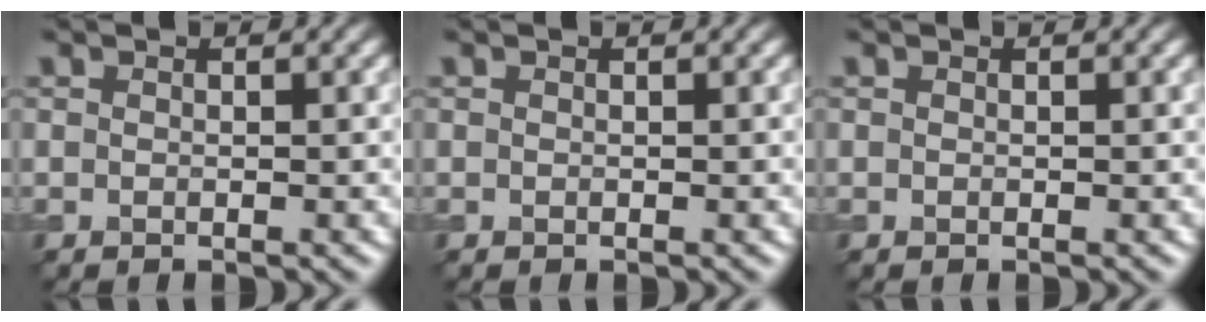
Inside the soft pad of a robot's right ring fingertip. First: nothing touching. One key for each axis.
{"total": 0.0}
{"total": 0.0}